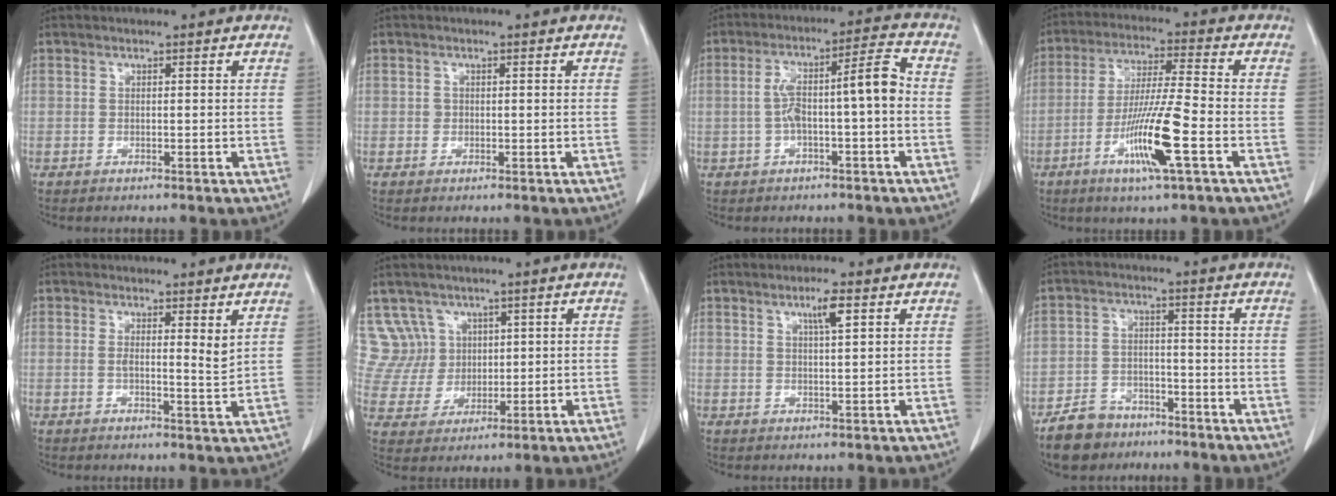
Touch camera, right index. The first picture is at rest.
{"total": 0.6, "force": [-0.1, 0.6, 0.1], "torque": [-0.005, 0.003, 0.001]}
{"total": 8.4, "force": [-1.0, 1.1, 8.3], "torque": [-0.148, 0.040, -0.014]}
{"total": 11.8, "force": [-4.6, -0.3, 10.9], "torque": [-0.215, -0.017, -0.086]}
{"total": 2.8, "force": [1.2, 0.3, 2.5], "torque": [-0.046, -0.007, 0.019]}
{"total": 6.7, "force": [3.2, 5.8, -0.5], "torque": [0.010, 0.022, 0.074]}
{"total": 3.2, "force": [1.6, 0.1, 2.8], "torque": [-0.051, 0.000, 0.027]}
{"total": 7.3, "force": [-5.6, 4.3, 2.1], "torque": [-0.054, 0.001, -0.095]}